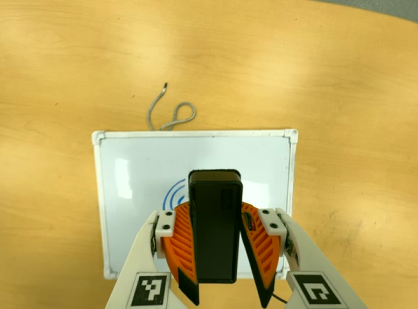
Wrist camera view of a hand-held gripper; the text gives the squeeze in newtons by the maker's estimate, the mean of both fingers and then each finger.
{"total": 10.0, "left": 9.0, "right": 11.0}